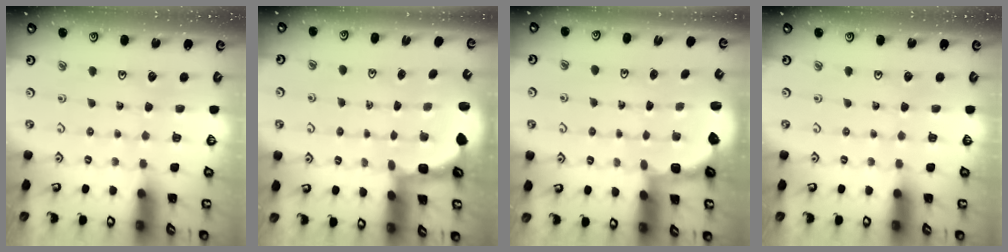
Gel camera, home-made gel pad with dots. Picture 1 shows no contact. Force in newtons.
{"total": 2.7, "press": 2.1, "slide": 1.7}
{"total": 2.7, "press": 2.3, "slide": 1.5}
{"total": 0.0}